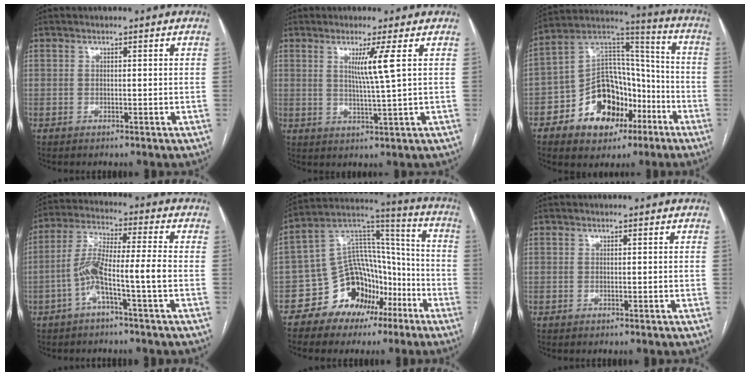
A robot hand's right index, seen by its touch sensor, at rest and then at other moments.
{"total": 4.6, "force": [1.5, -1.3, 4.1], "torque": [-0.079, -0.012, 0.030]}
{"total": 17.4, "force": [-7.8, 11.0, 11.1], "torque": [-0.188, 0.038, -0.122]}
{"total": 8.7, "force": [-3.0, -0.2, 8.2], "torque": [-0.164, 0.025, -0.060]}
{"total": 13.8, "force": [-7.2, 9.8, 6.6], "torque": [-0.112, 0.056, -0.118]}
{"total": 0.0}